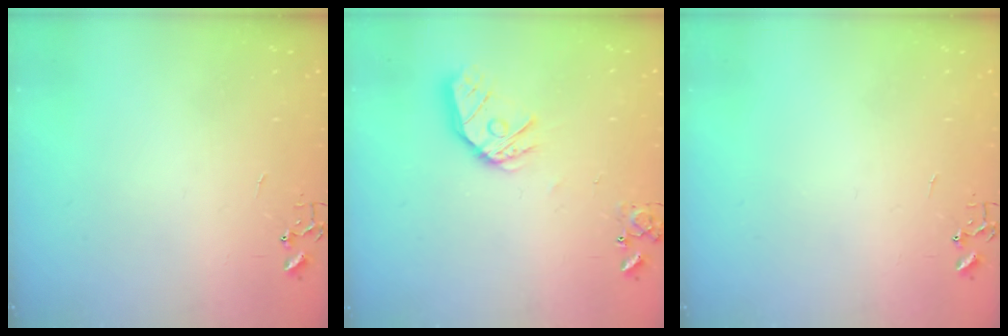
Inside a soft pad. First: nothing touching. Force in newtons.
{"total": 14.1, "press": 14.0, "slide": 1.7}
{"total": 0.0}